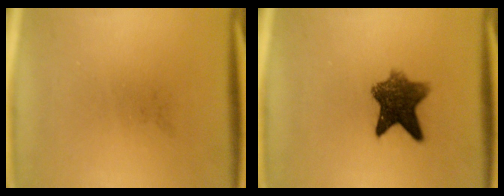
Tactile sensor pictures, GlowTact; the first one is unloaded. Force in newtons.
{"total": 8.3}